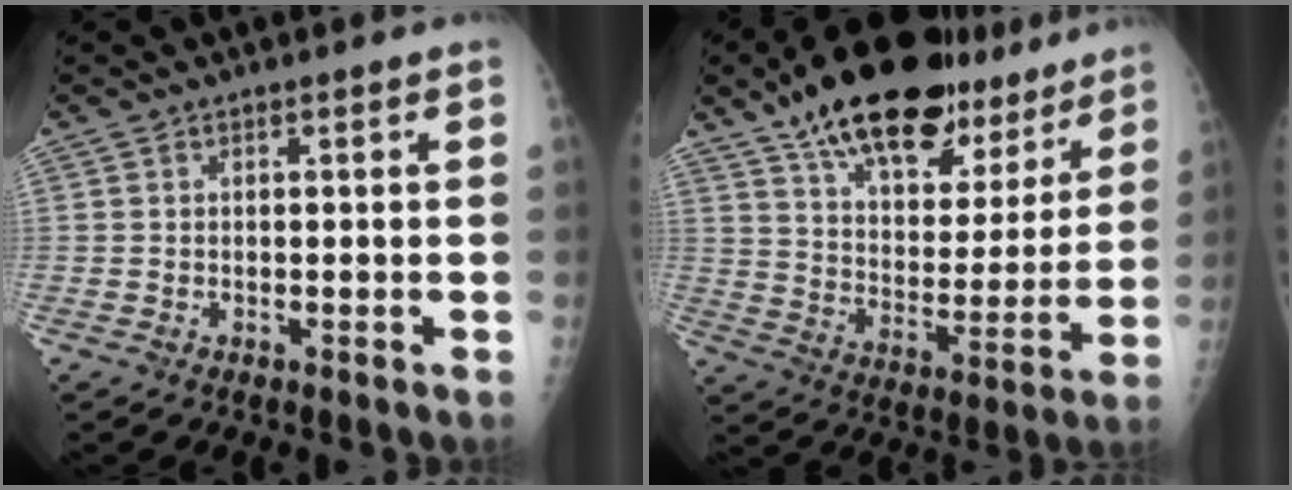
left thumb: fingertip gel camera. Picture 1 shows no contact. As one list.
[{"total": 25.4, "force": [18.2, 11.6, 13.4], "torque": [-0.174, -0.057, 0.286]}]